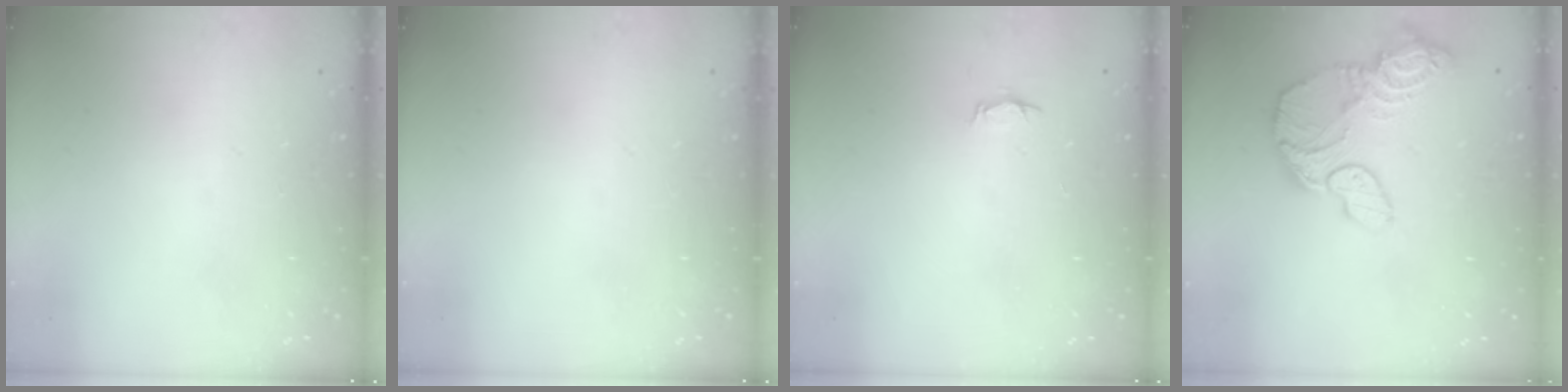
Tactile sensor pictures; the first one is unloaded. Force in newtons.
{"total": 0.0}
{"total": 2.8, "press": 2.8, "slide": 0.3}
{"total": 12.9, "press": 12.8, "slide": 1.3}